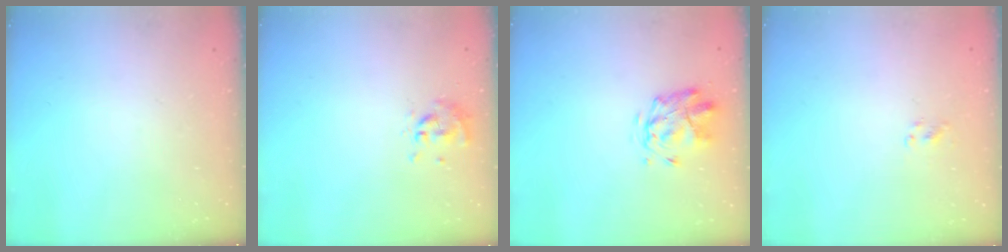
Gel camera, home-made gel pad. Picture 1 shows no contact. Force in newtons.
{"total": 0.0}
{"total": 2.8, "press": 2.4, "slide": 1.5}
{"total": 1.7, "press": 1.5, "slide": 0.9}